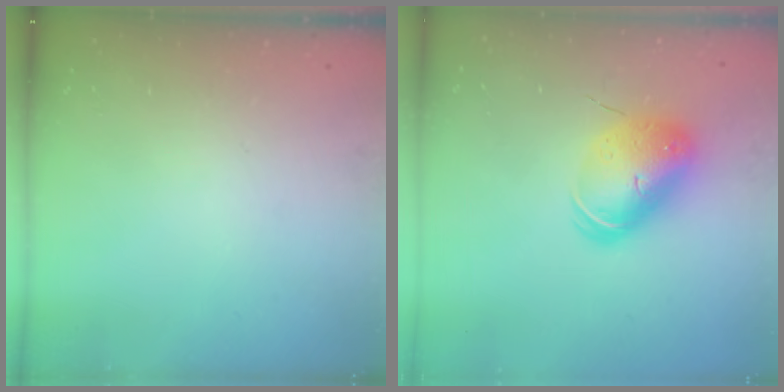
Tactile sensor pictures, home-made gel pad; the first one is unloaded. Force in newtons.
{"total": 12.8, "press": 12.8, "slide": 1.1}